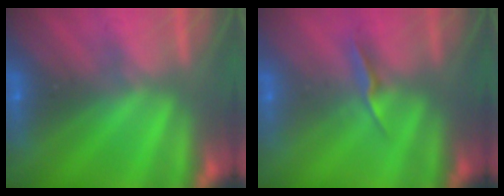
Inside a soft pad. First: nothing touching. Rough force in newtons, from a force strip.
{"total": 1.3}